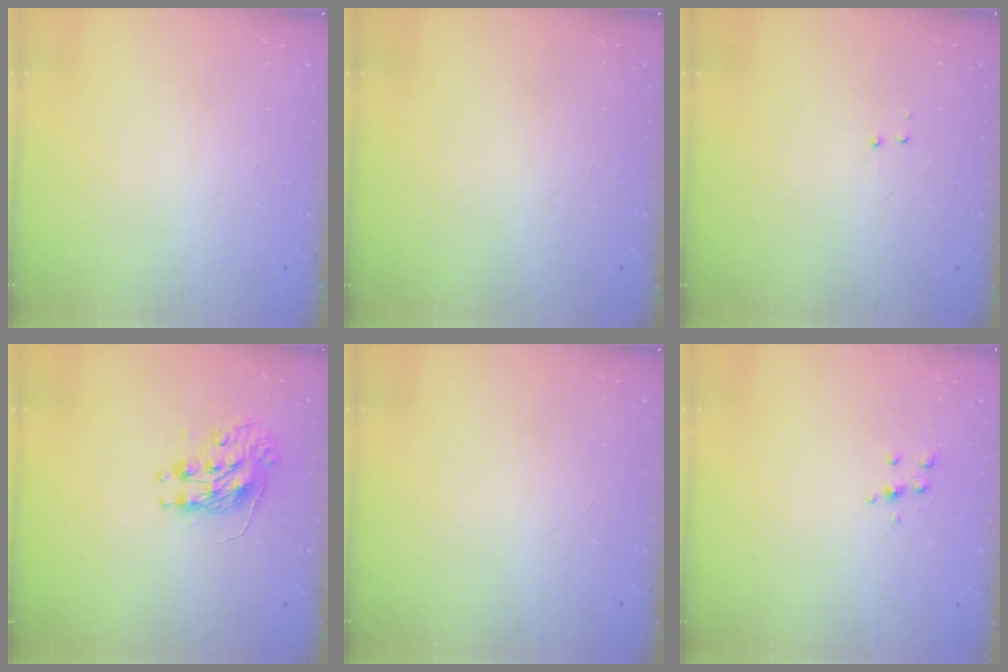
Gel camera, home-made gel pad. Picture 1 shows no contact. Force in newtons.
{"total": 0.0}
{"total": 2.9, "press": 2.8, "slide": 0.6}
{"total": 9.3, "press": 9.3, "slide": 0.8}
{"total": 0.0}
{"total": 4.0, "press": 3.9, "slide": 0.9}